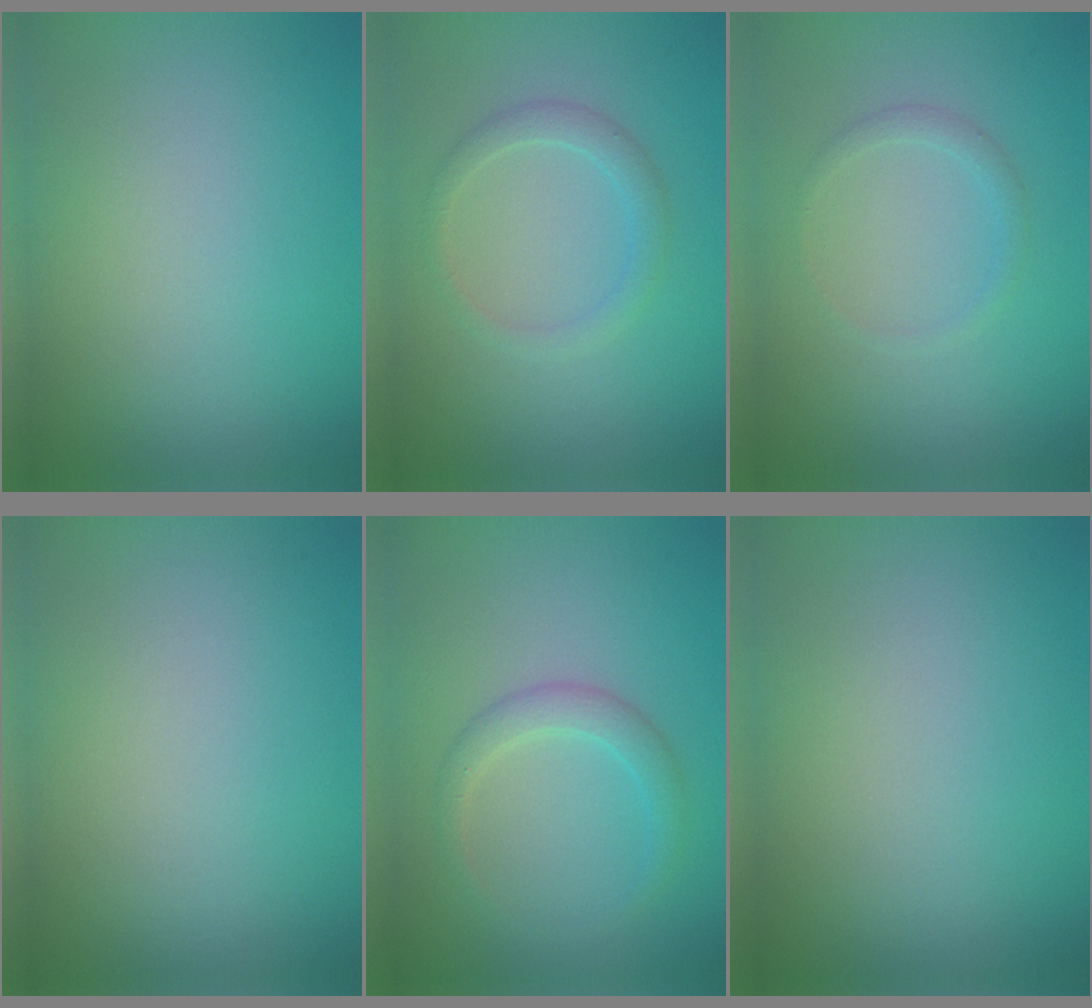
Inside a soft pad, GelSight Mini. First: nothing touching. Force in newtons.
{"total": 1.9, "press": 1.9, "slide": 0.1}
{"total": 1.1, "press": 1.1, "slide": 0.1}
{"total": 0.0}
{"total": 2.2, "press": 2.2, "slide": 0.0}
{"total": 0.0}